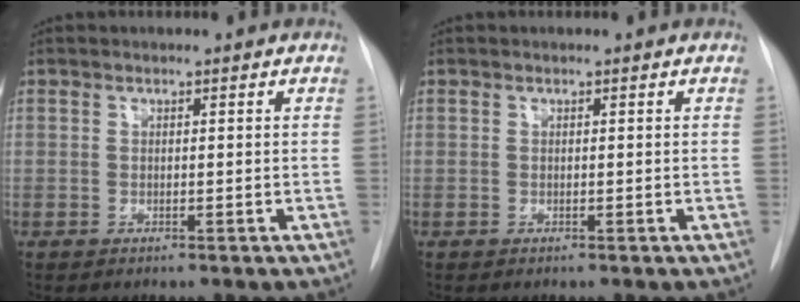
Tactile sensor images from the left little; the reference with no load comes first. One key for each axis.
{"total": 0.0}